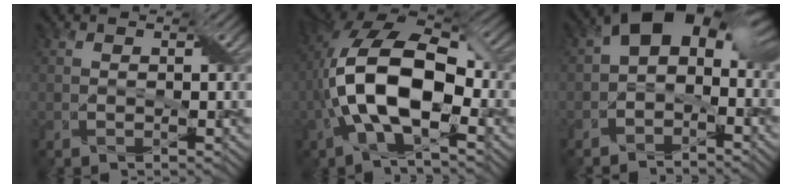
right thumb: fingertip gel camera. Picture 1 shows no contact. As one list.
[{"total": 14.2, "force": [-2.3, 6.7, 12.3], "torque": [-0.270, 0.005, -0.056]}, {"total": 10.7, "force": [0.2, 7.3, 7.8], "torque": [-0.107, -0.001, 0.004]}]